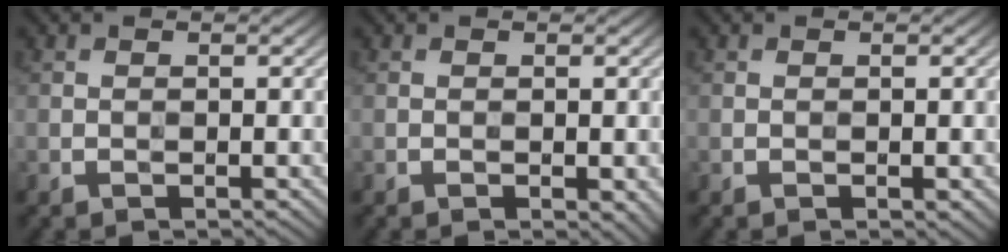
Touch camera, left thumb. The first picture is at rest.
{"total": 1.3, "force": [-0.4, 0.4, 1.2], "torque": [-0.017, -0.004, -0.005]}
{"total": 0.7, "force": [-0.2, 0.2, 0.6], "torque": [-0.010, -0.001, -0.003]}